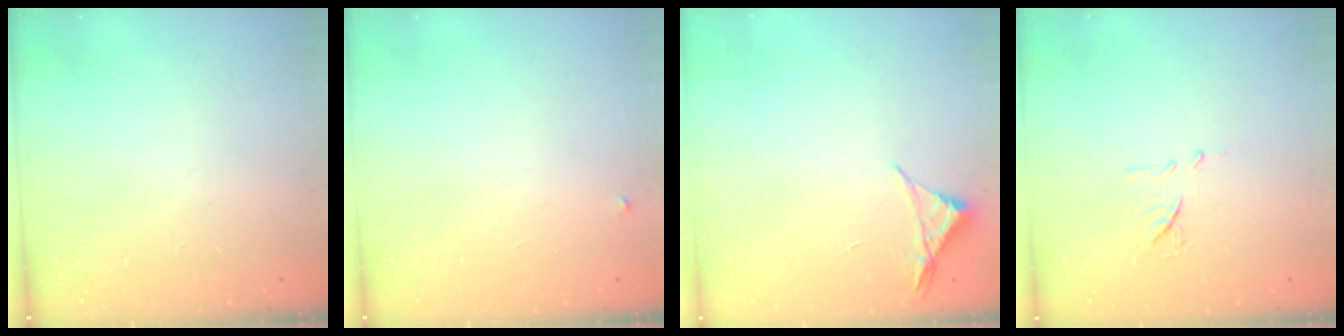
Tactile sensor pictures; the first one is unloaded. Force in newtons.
{"total": 2.1, "press": 2.1, "slide": 0.1}
{"total": 3.5, "press": 3.5, "slide": 0.6}
{"total": 6.8, "press": 6.7, "slide": 0.6}